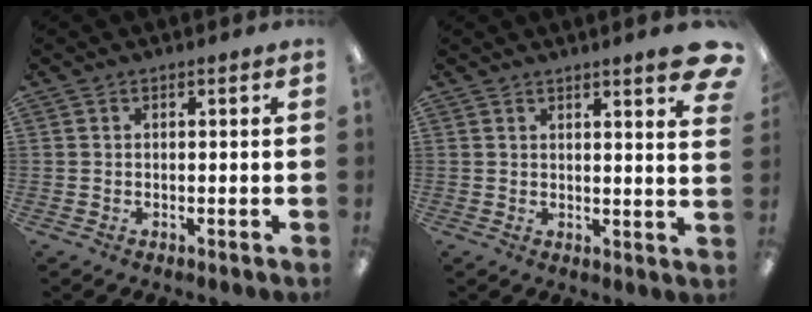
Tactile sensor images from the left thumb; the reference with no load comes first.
{"total": 5.3, "force": [4.1, 0.2, 3.3], "torque": [-0.043, -0.026, 0.064]}